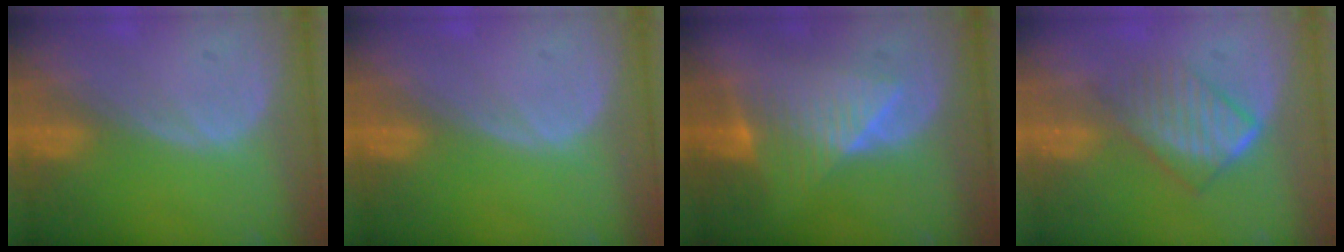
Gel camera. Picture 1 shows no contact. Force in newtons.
{"total": 0.0}
{"total": 7.8, "press": 7.4, "slide": 2.6}
{"total": 6.9, "press": 5.9, "slide": 3.5}